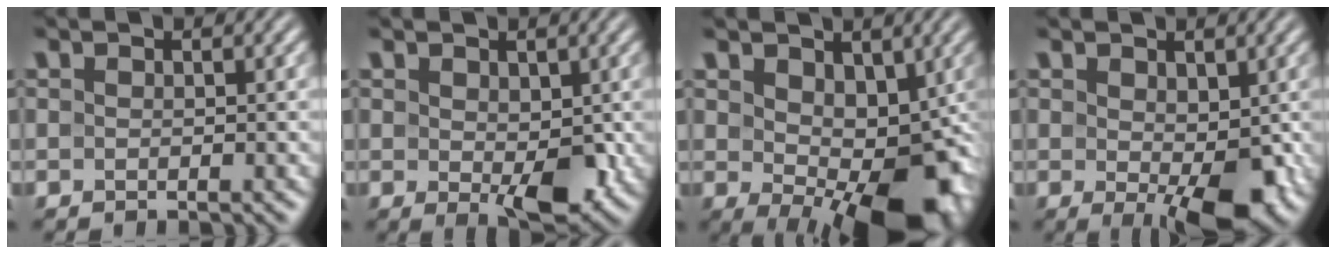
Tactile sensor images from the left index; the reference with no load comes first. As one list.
[{"total": 4.6, "force": [-0.2, 2.5, 3.9], "torque": [-0.058, -0.009, 0.004]}, {"total": 10.8, "force": [-1.0, 6.1, 8.9], "torque": [-0.120, -0.023, -0.003]}, {"total": 6.4, "force": [-0.9, 3.0, 5.6], "torque": [-0.090, -0.012, -0.007]}]